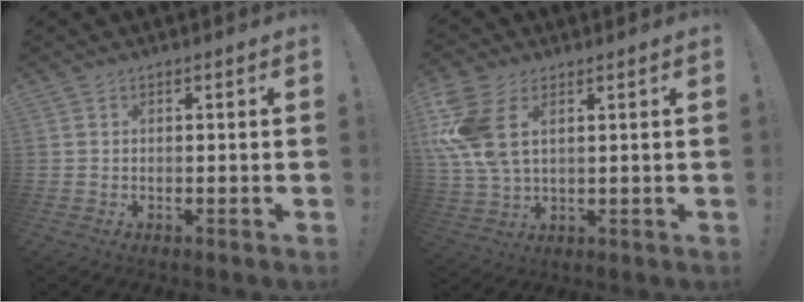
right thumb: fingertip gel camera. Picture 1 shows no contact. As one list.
[{"total": 12.1, "force": [4.2, 7.0, 8.9], "torque": [-0.193, -0.011, 0.082]}]